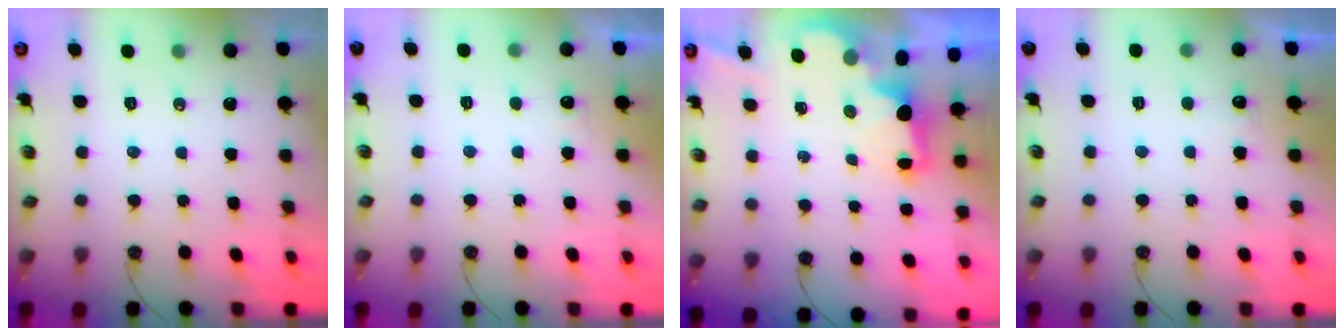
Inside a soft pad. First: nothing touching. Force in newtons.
{"total": 3.5, "press": 3.3, "slide": 1.2}
{"total": 2.2, "press": 2.0, "slide": 0.8}
{"total": 4.3, "press": 4.2, "slide": 1.1}